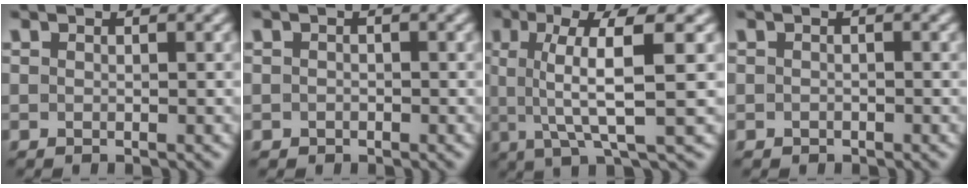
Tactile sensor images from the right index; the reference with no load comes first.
{"total": 0.8, "force": [-0.7, 0.4, 0.0], "torque": [-0.002, -0.012, -0.004]}
{"total": 5.9, "force": [0.5, 0.7, 5.8], "torque": [-0.102, -0.009, 0.016]}
{"total": 0.5, "force": [-0.5, 0.0, -0.1], "torque": [0.000, -0.010, -0.002]}